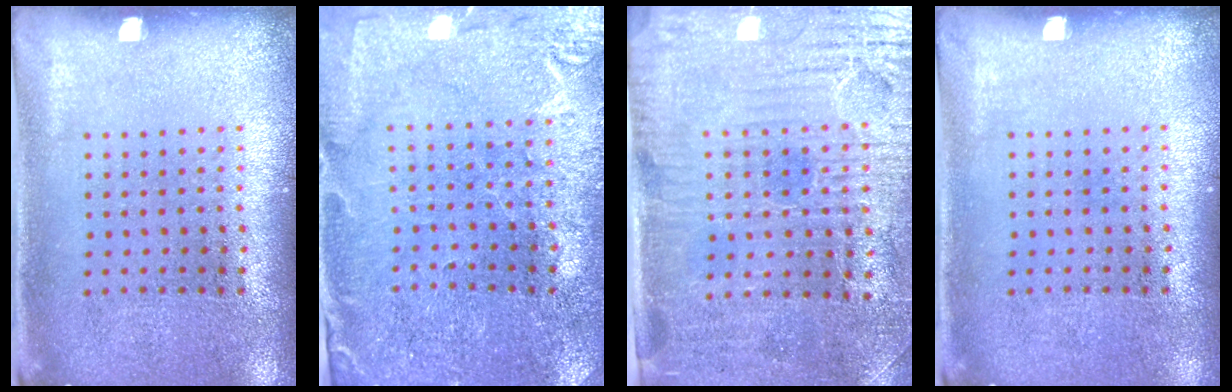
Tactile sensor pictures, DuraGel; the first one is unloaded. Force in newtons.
{"total": 0.5, "press": 0.5, "slide": 0.2}
{"total": 3.6, "press": 3.2, "slide": 1.5}
{"total": 0.0}